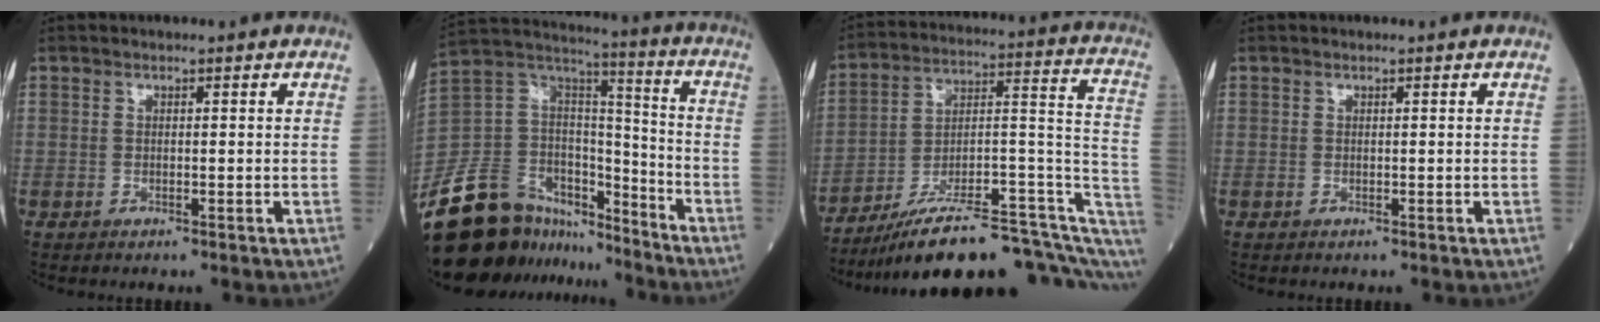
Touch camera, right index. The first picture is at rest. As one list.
[{"total": 23.9, "force": [-19.8, 10.0, 9.1], "torque": [-0.229, 0.024, -0.341]}, {"total": 23.5, "force": [-16.5, 4.3, 16.3], "torque": [-0.175, 0.043, -0.248]}, {"total": 0.0}]